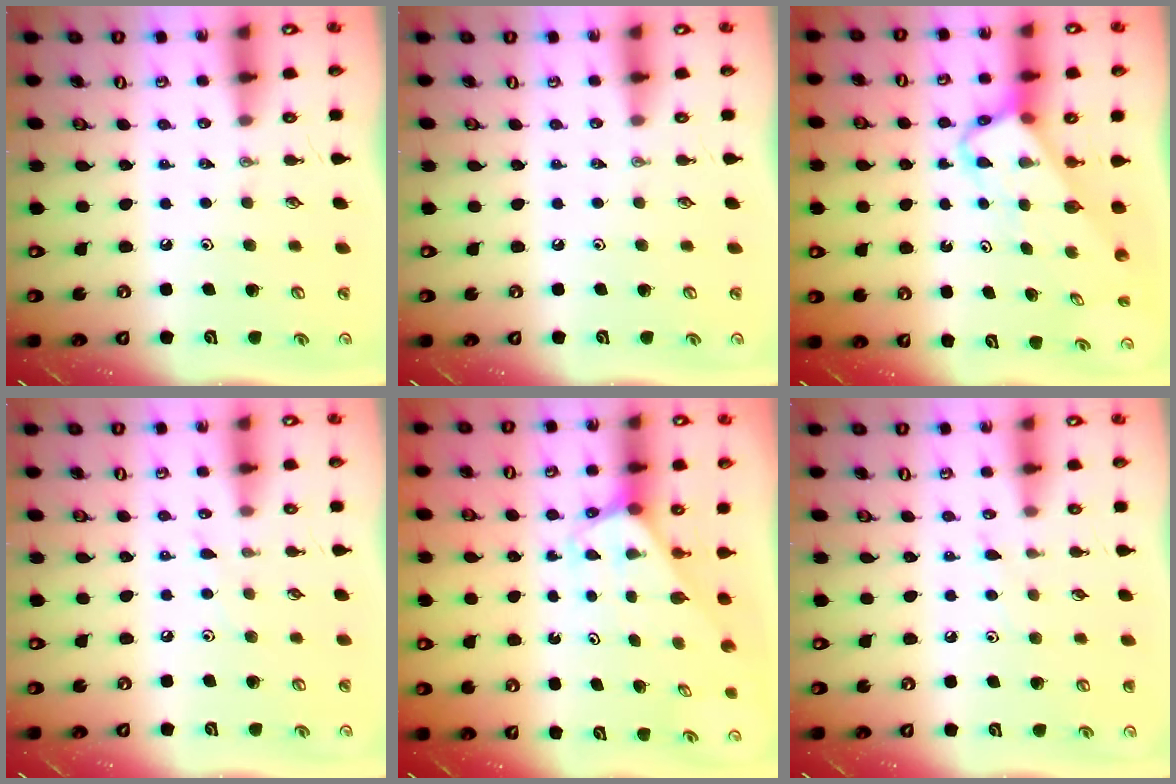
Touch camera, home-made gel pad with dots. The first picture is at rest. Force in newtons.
{"total": 0.0}
{"total": 3.9, "press": 3.9, "slide": 0.2}
{"total": 3.7, "press": 3.6, "slide": 0.5}
{"total": 2.4, "press": 2.4, "slide": 0.1}
{"total": 4.9, "press": 4.8, "slide": 0.6}